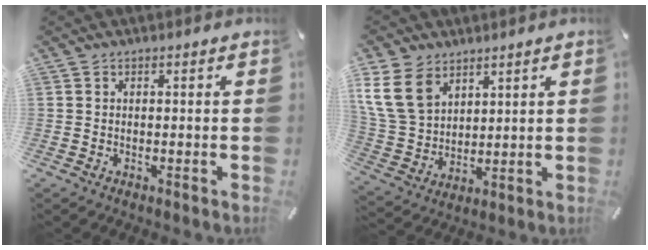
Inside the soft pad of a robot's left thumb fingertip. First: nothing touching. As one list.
[{"total": 12.1, "force": [6.1, 8.9, 5.5], "torque": [-0.157, -0.014, 0.118]}]